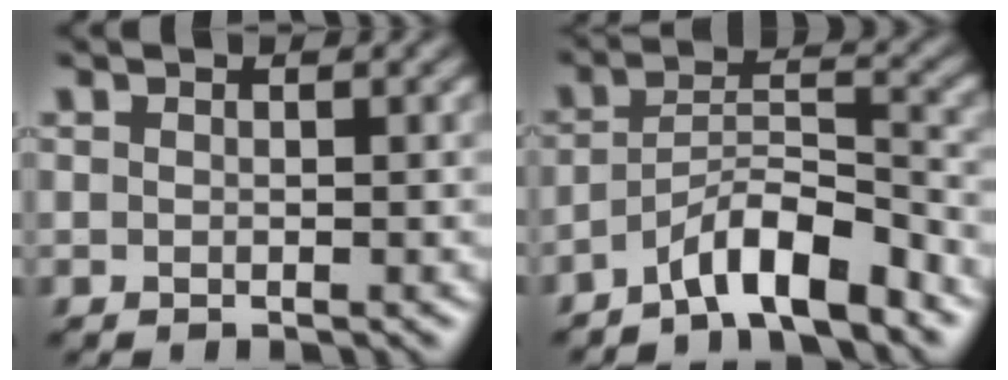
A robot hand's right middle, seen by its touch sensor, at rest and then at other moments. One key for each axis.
{"total": 6.1, "fx": -4.5, "fy": 1.3, "fz": 3.8, "tx": -0.061, "ty": 0.009, "tz": -0.080}